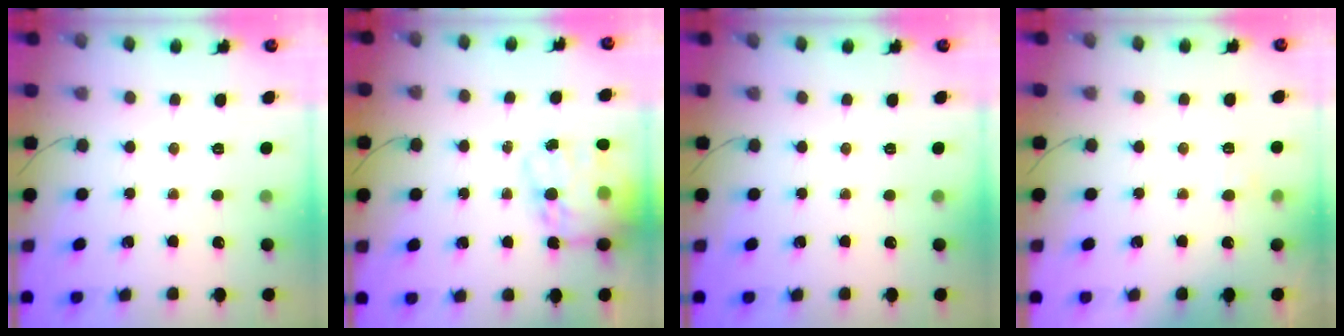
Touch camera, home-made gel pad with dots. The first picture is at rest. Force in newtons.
{"total": 18.0, "press": 17.4, "slide": 4.6}
{"total": 0.0}
{"total": 2.6, "press": 2.2, "slide": 1.4}